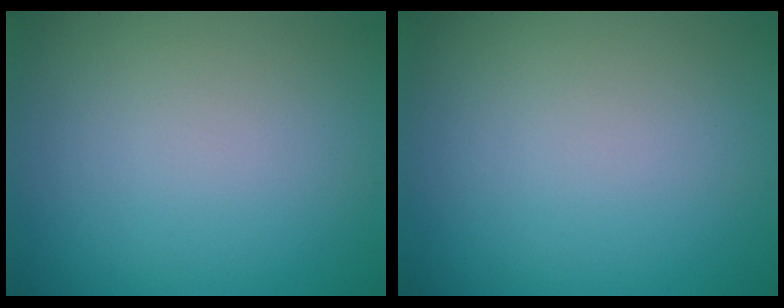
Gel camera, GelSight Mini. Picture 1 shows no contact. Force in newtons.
{"total": 0.0}